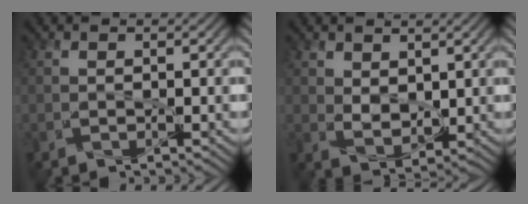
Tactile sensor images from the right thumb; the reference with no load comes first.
{"total": 3.2, "force": [2.0, 1.9, 1.7], "torque": [-0.043, -0.006, 0.039]}